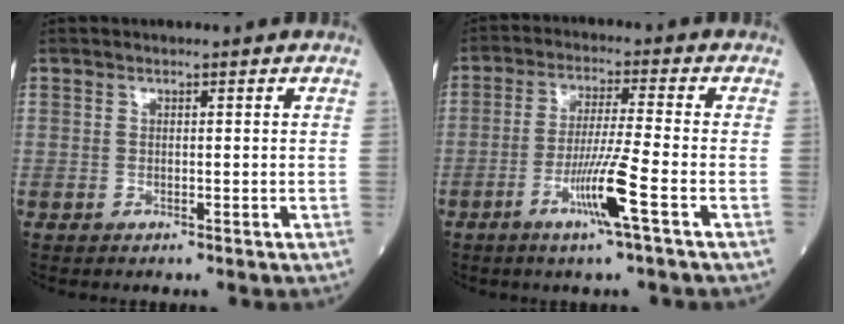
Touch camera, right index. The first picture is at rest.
{"total": 8.1, "force": [-3.5, -1.1, 7.2], "torque": [-0.140, -0.014, -0.069]}